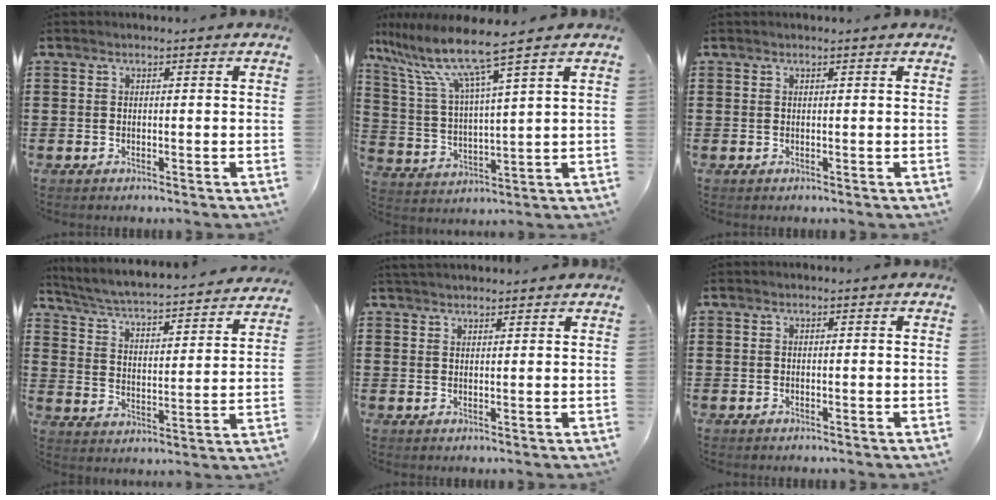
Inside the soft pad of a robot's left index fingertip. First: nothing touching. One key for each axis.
{"total": 9.9, "fx": 7.6, "fy": -0.1, "fz": 6.4, "tx": -0.154, "ty": -0.046, "tz": 0.124}
{"total": 0.0}
{"total": 3.4, "fx": 3.2, "fy": -0.2, "fz": 1.2, "tx": -0.044, "ty": -0.035, "tz": 0.042}
{"total": 1.8, "fx": 1.8, "fy": 0.1, "fz": 0.2, "tx": -0.008, "ty": 0.002, "tz": 0.034}
{"total": 0.0}